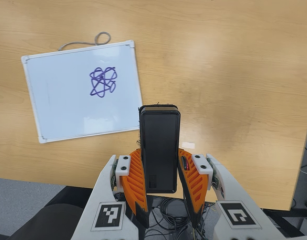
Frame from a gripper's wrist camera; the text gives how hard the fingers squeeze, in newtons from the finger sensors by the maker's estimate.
{"total": 6.6, "left": 4.9, "right": 8.4}